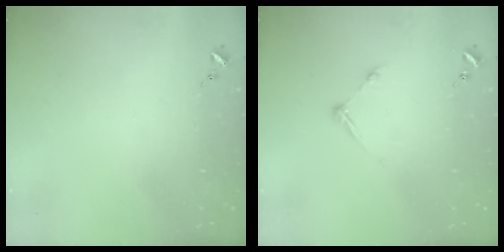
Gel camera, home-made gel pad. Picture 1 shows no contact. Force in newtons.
{"total": 5.6, "press": 5.6, "slide": 0.6}